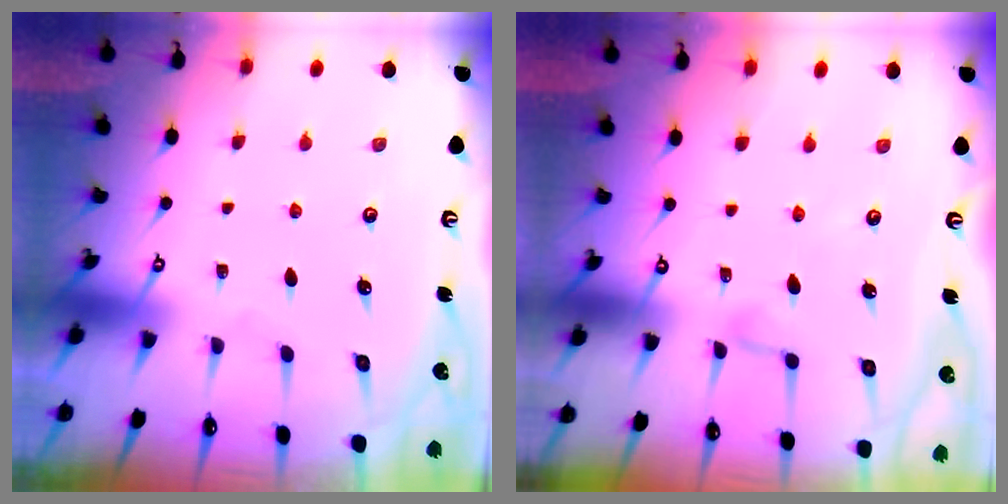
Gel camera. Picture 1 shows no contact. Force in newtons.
{"total": 2.8, "press": 2.7, "slide": 0.3}